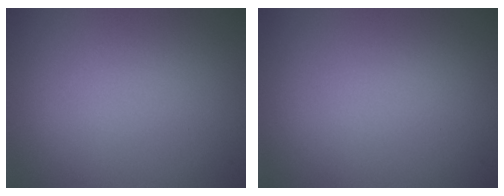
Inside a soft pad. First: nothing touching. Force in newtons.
{"total": 0.0}